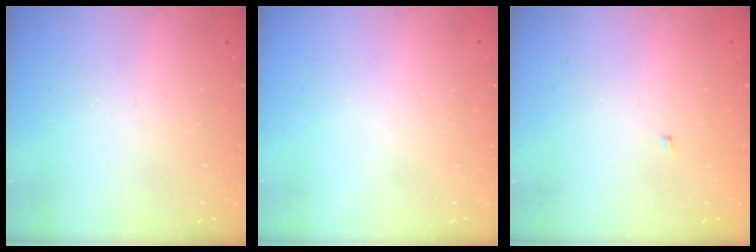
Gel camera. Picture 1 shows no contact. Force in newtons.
{"total": 0.0}
{"total": 1.4, "press": 1.3, "slide": 0.1}